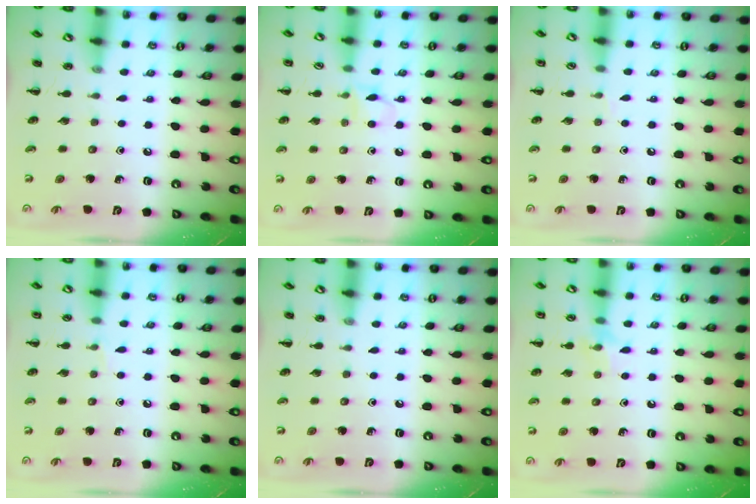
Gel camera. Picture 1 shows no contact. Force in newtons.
{"total": 4.4, "press": 4.0, "slide": 1.7}
{"total": 3.0, "press": 2.8, "slide": 1.0}
{"total": 3.4, "press": 3.2, "slide": 1.1}
{"total": 0.0}
{"total": 6.7, "press": 6.5, "slide": 1.2}